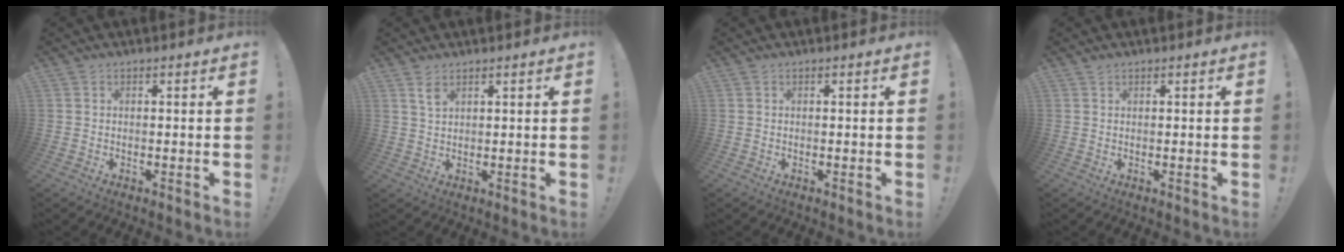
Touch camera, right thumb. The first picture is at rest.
{"total": 3.2, "force": [2.0, 1.4, 2.0], "torque": [-0.034, -0.010, 0.035]}
{"total": 0.0}
{"total": 0.7, "force": [0.6, 0.2, 0.2], "torque": [0.001, -0.002, 0.012]}